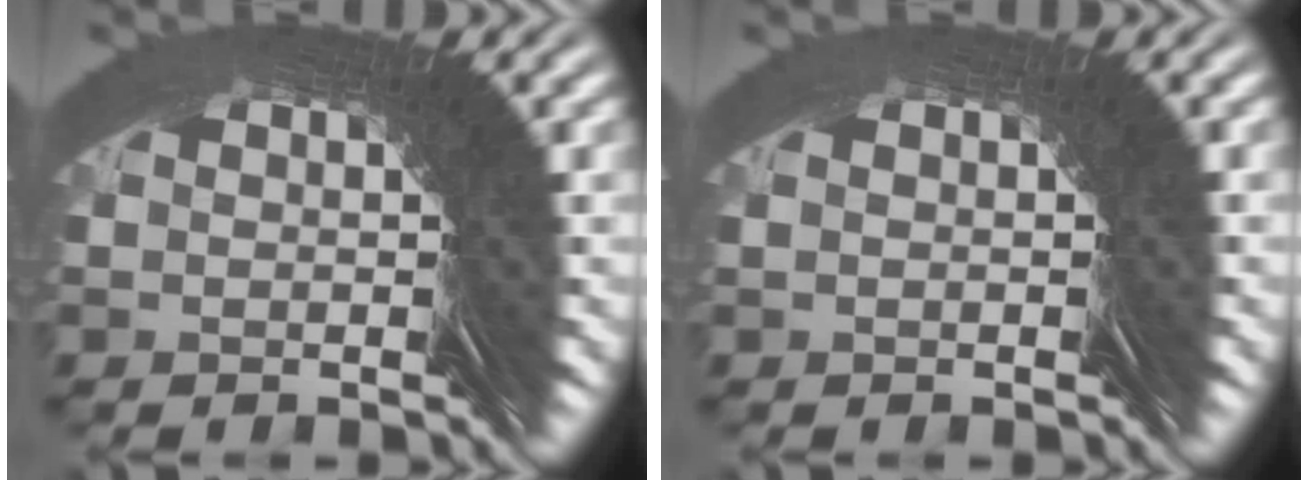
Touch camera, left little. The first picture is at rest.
{"total": 0.6, "force": [0.4, 0.2, 0.4], "torque": [-0.003, 0.006, 0.003]}